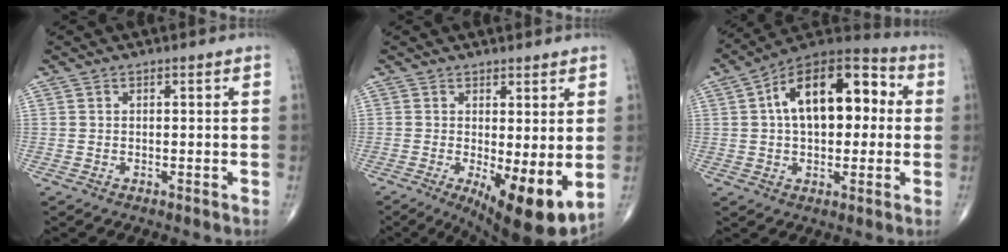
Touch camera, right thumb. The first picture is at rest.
{"total": 10.9, "force": [-1.0, 3.3, 10.4], "torque": [-0.151, -0.022, -0.004]}
{"total": 18.9, "force": [3.0, 10.5, 15.4], "torque": [-0.212, 0.038, 0.037]}